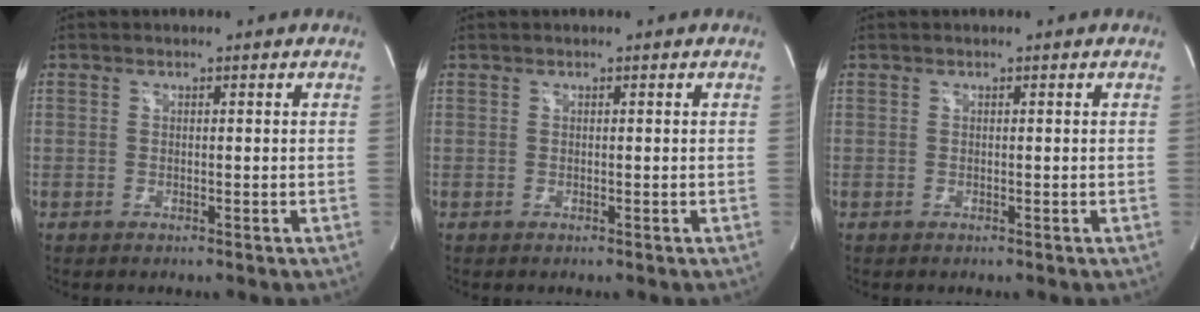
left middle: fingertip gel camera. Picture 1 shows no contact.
{"total": 0.0}
{"total": 0.0}